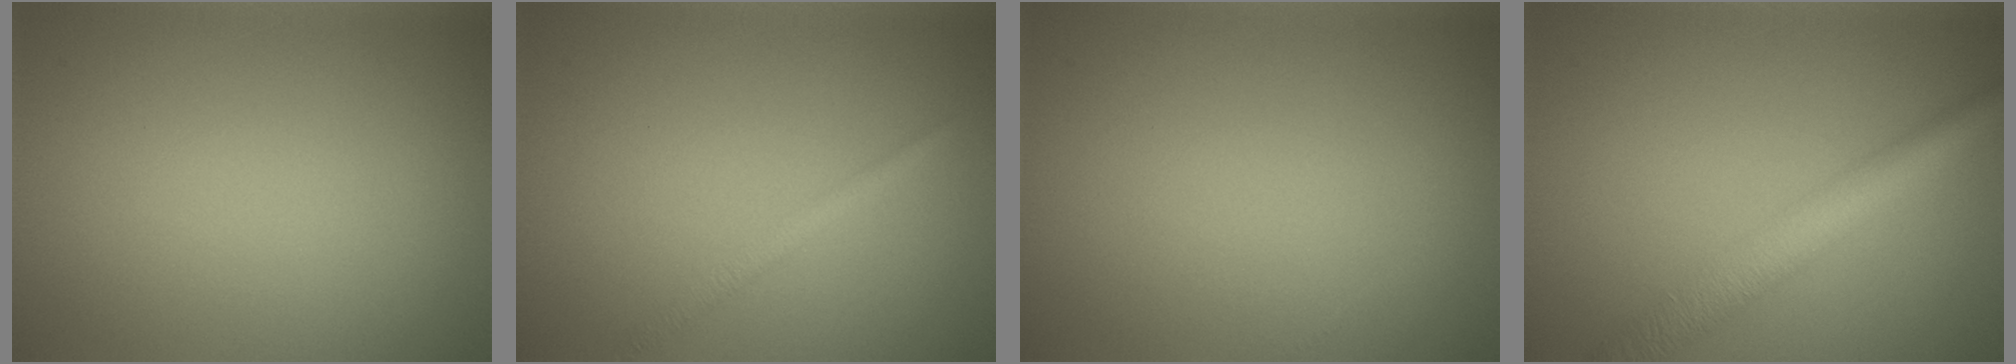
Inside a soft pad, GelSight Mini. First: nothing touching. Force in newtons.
{"total": 1.4, "press": 1.4, "slide": 0.1}
{"total": 0.0}
{"total": 4.4, "press": 4.4, "slide": 0.2}